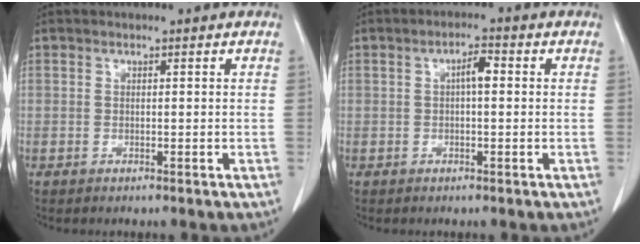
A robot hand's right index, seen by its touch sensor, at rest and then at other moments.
{"total": 2.8, "force": [0.3, 0.8, 2.6], "torque": [-0.043, 0.007, 0.003]}